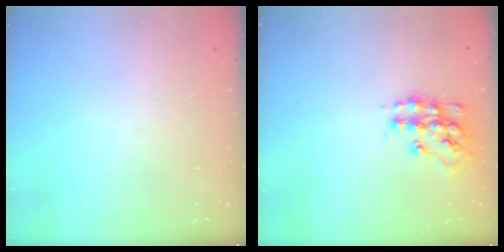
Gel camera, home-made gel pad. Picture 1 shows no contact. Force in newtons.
{"total": 13.7, "press": 13.7, "slide": 0.6}